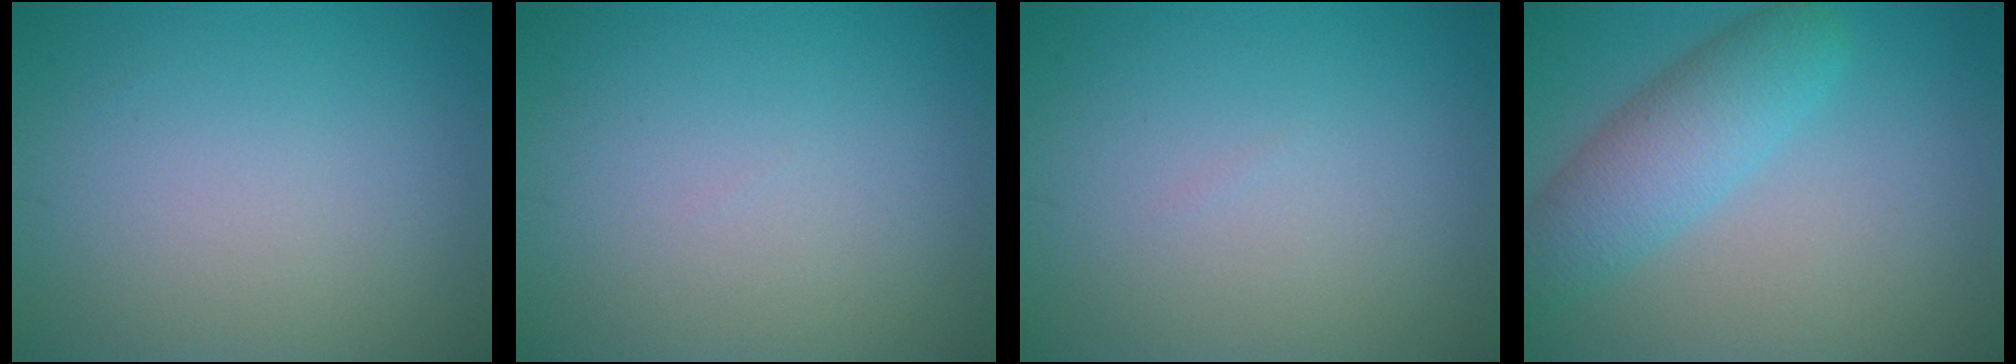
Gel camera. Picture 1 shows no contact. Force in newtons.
{"total": 0.0}
{"total": 0.0}
{"total": 4.9, "press": 4.9, "slide": 0.2}